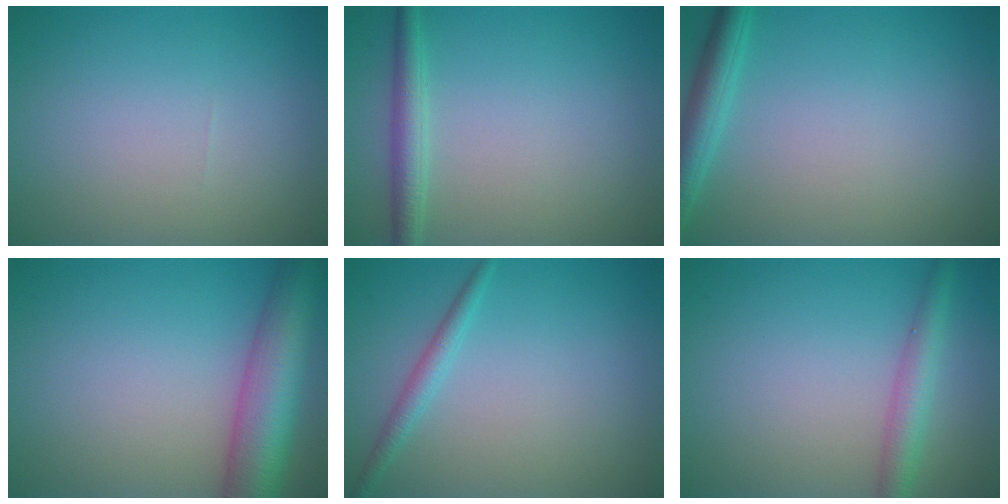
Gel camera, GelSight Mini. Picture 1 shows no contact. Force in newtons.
{"total": 2.4, "press": 2.4, "slide": 0.1}
{"total": 3.0, "press": 3.0, "slide": 0.1}
{"total": 8.4, "press": 8.4, "slide": 0.3}
{"total": 1.6, "press": 1.6, "slide": 0.1}
{"total": 3.0, "press": 3.0, "slide": 0.1}